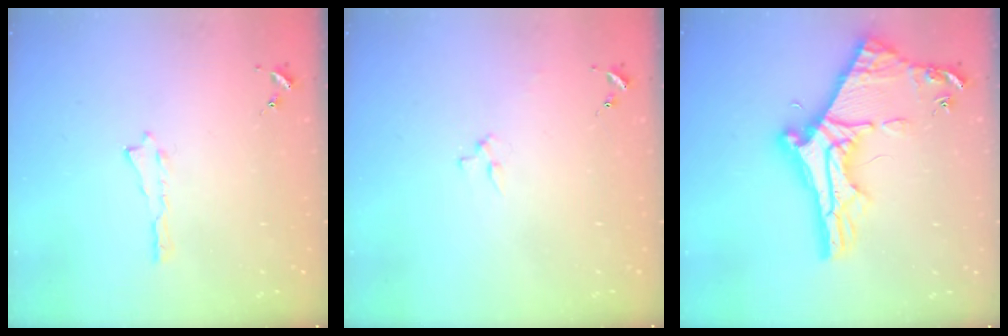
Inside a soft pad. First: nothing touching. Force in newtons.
{"total": 2.3, "press": 2.3, "slide": 0.3}
{"total": 10.5, "press": 10.4, "slide": 1.0}